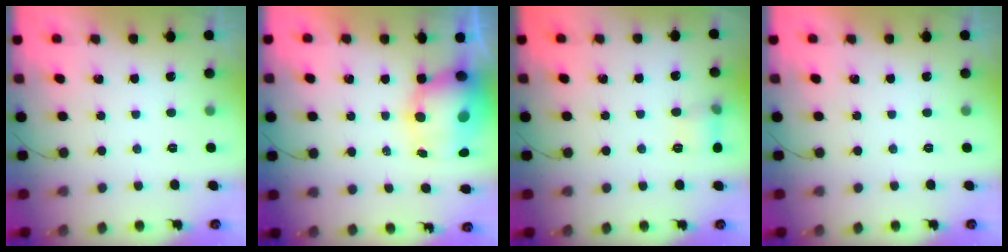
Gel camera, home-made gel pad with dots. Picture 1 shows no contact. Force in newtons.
{"total": 10.7, "press": 10.4, "slide": 2.9}
{"total": 6.9, "press": 6.7, "slide": 1.8}
{"total": 0.0}